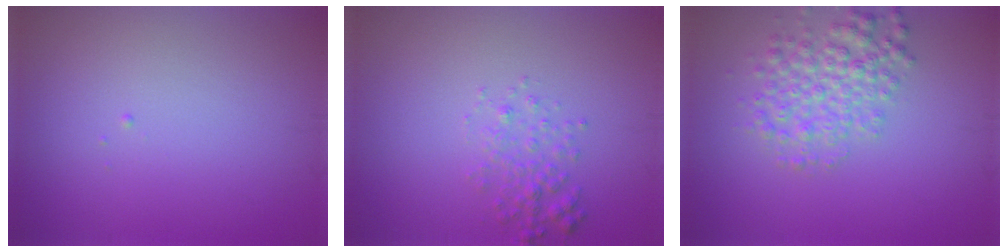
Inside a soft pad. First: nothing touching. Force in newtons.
{"total": 2.0, "press": 2.0, "slide": 0.1}
{"total": 4.0, "press": 4.0, "slide": 0.2}